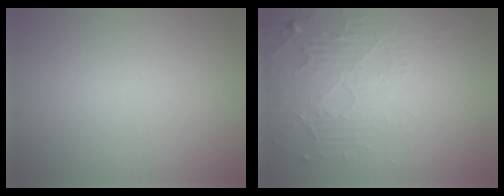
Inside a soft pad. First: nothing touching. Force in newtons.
{"total": 5.3, "press": 3.4, "slide": 4.1}